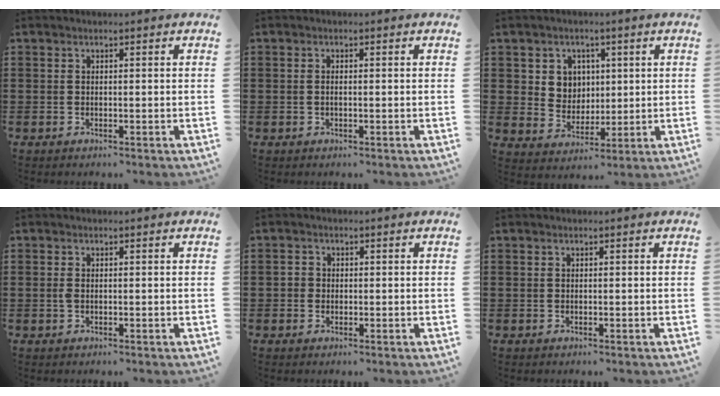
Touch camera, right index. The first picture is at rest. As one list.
[{"total": 0.8, "force": [-0.2, 0.3, 0.7], "torque": [-0.015, -0.002, -0.003]}, {"total": 5.0, "force": [1.7, 4.6, 0.9], "torque": [-0.034, 0.009, 0.028]}, {"total": 0.9, "force": [-0.2, 0.4, 0.8], "torque": [-0.024, -0.003, -0.006]}, {"total": 1.3, "force": [-0.2, 1.2, 0.4], "torque": [-0.011, 0.005, -0.004]}, {"total": 0.0}]